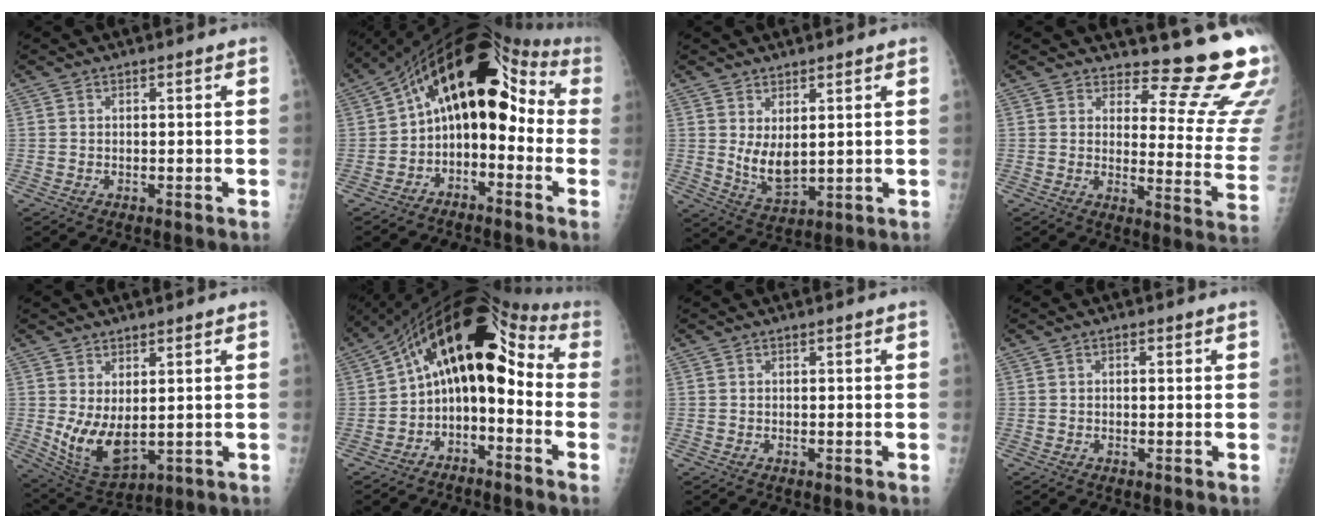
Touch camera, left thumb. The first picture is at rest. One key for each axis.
{"total": 16.2, "fx": 0.1, "fy": 9.7, "fz": 13.0, "tx": -0.157, "ty": 0.079, "tz": -0.008}
{"total": 6.5, "fx": 1.8, "fy": 3.5, "fz": 5.2, "tx": -0.079, "ty": -0.027, "tz": 0.047}
{"total": 15.1, "fx": 14.1, "fy": 2.9, "fz": 4.5, "tx": -0.018, "ty": -0.172, "tz": 0.150}
{"total": 9.2, "fx": 0.9, "fy": 5.2, "fz": 7.5, "tx": -0.124, "ty": -0.024, "tz": 0.039}
{"total": 14.9, "fx": -1.0, "fy": 8.5, "fz": 12.2, "tx": -0.155, "ty": 0.094, "tz": -0.024}
{"total": 0.0}
{"total": 0.7, "fx": 0.1, "fy": 0.4, "fz": 0.6, "tx": -0.009, "ty": 0.000, "tz": 0.001}